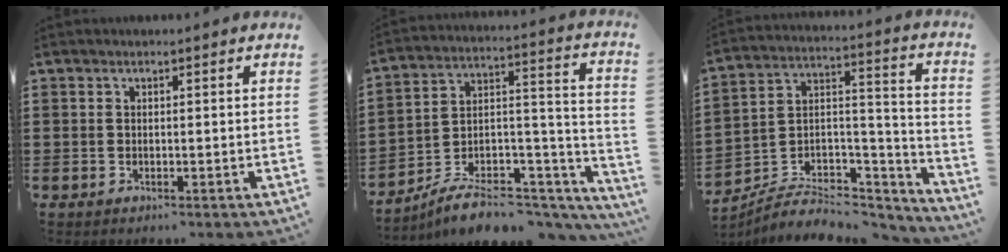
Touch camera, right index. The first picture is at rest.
{"total": 7.3, "force": [-5.4, 3.6, 3.3], "torque": [-0.046, 0.017, -0.095]}
{"total": 6.3, "force": [-4.8, 3.3, 2.3], "torque": [-0.042, 0.006, -0.091]}